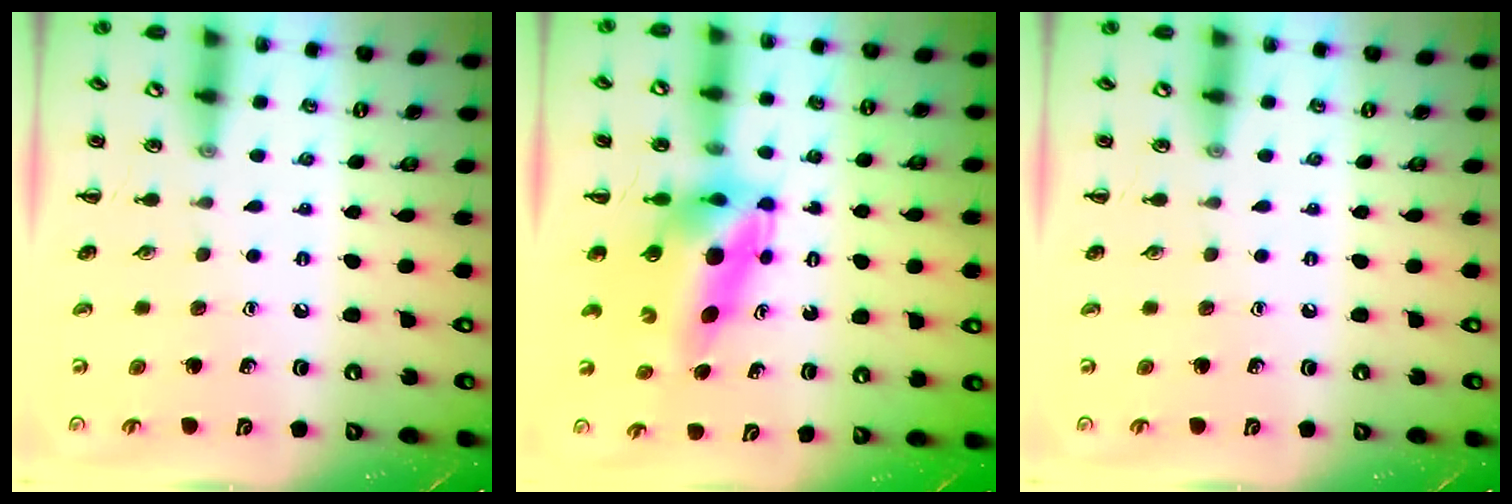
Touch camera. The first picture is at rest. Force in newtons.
{"total": 8.3, "press": 7.9, "slide": 2.4}
{"total": 0.0}